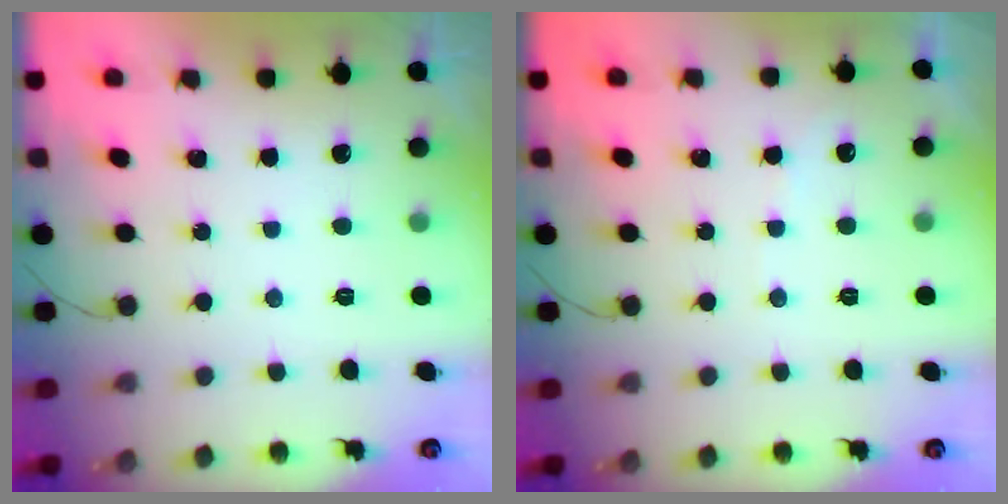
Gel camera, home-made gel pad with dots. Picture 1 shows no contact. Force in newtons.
{"total": 3.8, "press": 3.7, "slide": 0.5}